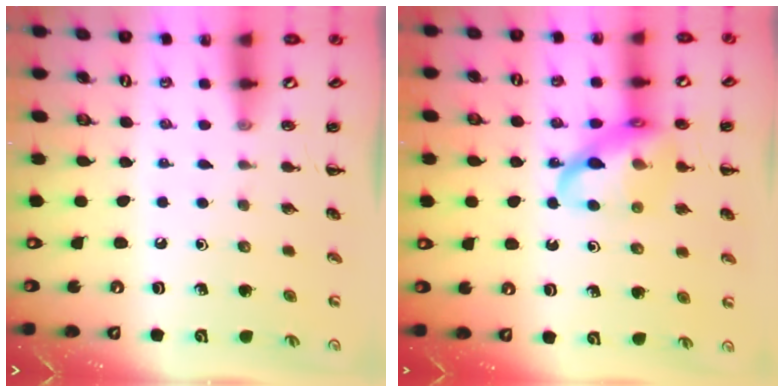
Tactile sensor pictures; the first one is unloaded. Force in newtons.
{"total": 16.6, "press": 16.3, "slide": 3.1}